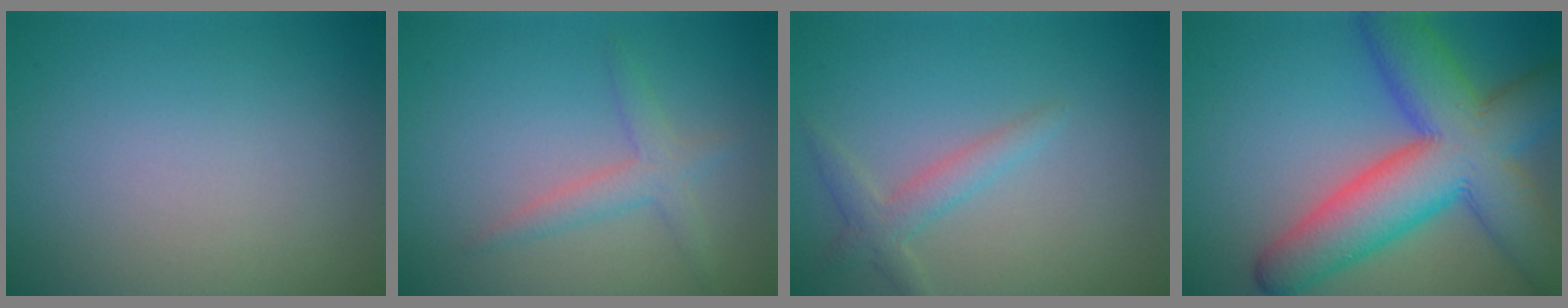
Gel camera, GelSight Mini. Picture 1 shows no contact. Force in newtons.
{"total": 2.1, "press": 2.1, "slide": 0.2}
{"total": 2.2, "press": 2.2, "slide": 0.1}
{"total": 11.8, "press": 11.8, "slide": 0.6}